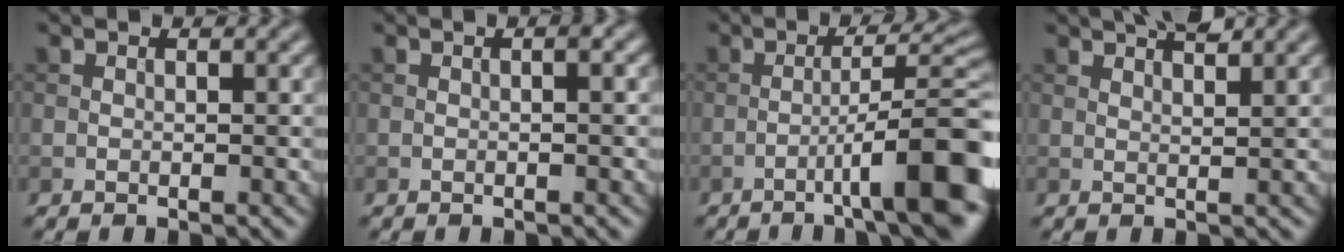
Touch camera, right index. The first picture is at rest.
{"total": 1.1, "force": [0.0, 0.1, 1.1], "torque": [-0.016, 0.001, -0.003]}
{"total": 11.4, "force": [-5.0, 1.9, 10.0], "torque": [-0.136, 0.014, -0.073]}
{"total": 3.2, "force": [2.4, 0.6, 1.9], "torque": [-0.018, 0.007, 0.029]}